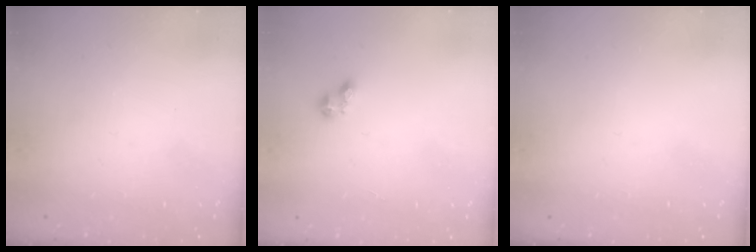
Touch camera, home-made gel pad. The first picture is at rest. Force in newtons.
{"total": 3.4, "press": 3.4, "slide": 0.5}
{"total": 0.0}